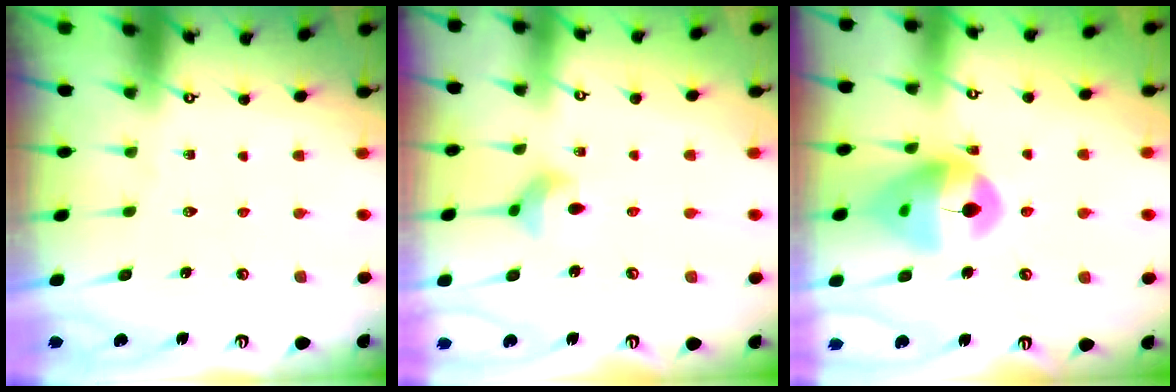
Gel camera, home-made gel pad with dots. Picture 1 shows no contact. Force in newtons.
{"total": 5.4, "press": 5.4, "slide": 0.6}
{"total": 15.3, "press": 15.2, "slide": 1.6}